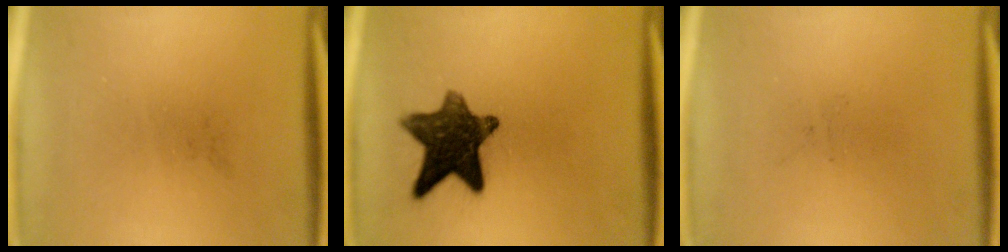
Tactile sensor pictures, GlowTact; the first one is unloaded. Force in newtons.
{"total": 11.8}
{"total": 0.0}